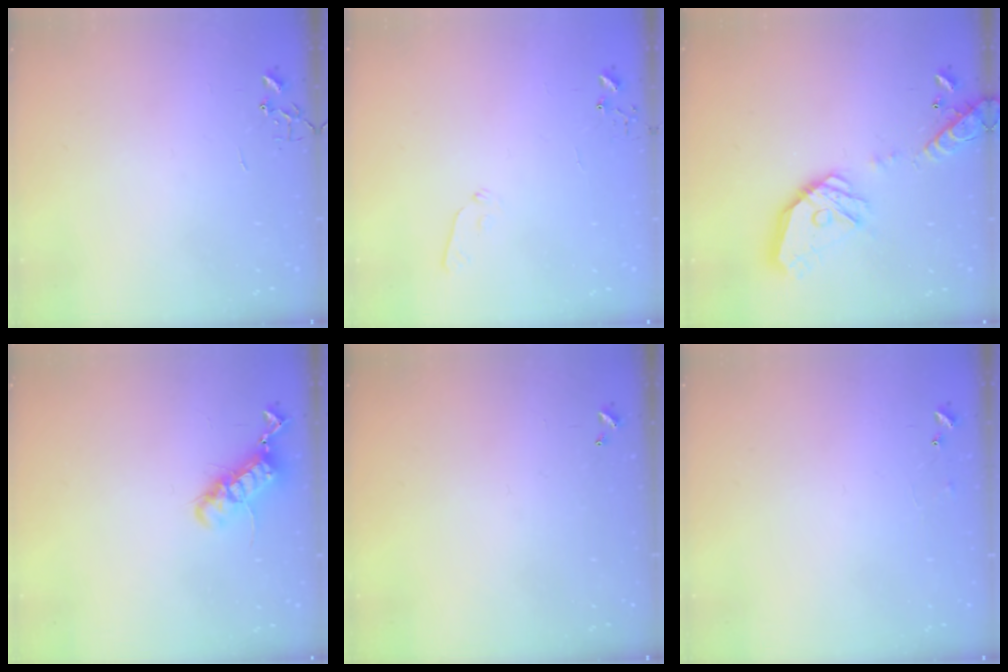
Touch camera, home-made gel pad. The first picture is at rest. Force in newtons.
{"total": 4.8, "press": 4.7, "slide": 1.0}
{"total": 19.0, "press": 18.9, "slide": 2.0}
{"total": 12.5, "press": 12.5, "slide": 0.9}
{"total": 0.0}
{"total": 6.4, "press": 6.3, "slide": 0.5}